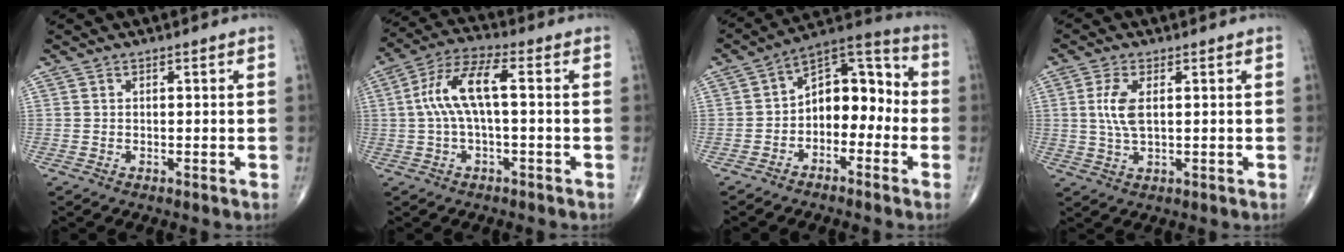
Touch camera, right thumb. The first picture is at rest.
{"total": 9.8, "force": [0.5, 3.2, 9.3], "torque": [-0.201, 0.036, 0.005]}
{"total": 11.8, "force": [-2.2, 7.7, 8.6], "torque": [-0.087, 0.050, -0.054]}
{"total": 5.5, "force": [0.9, 2.4, 4.8], "torque": [-0.111, -0.002, 0.020]}